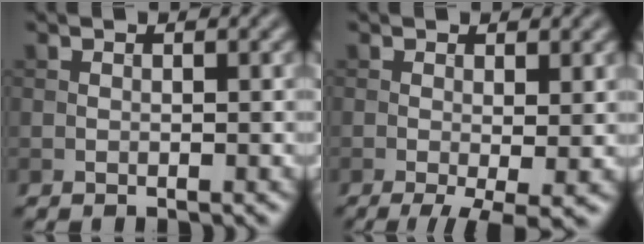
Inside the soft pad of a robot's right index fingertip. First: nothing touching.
{"total": 4.1, "force": [-1.1, 1.0, 3.8], "torque": [-0.064, -0.015, -0.019]}